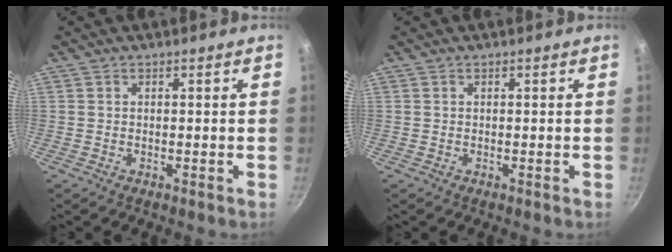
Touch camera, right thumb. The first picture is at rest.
{"total": 0.0}